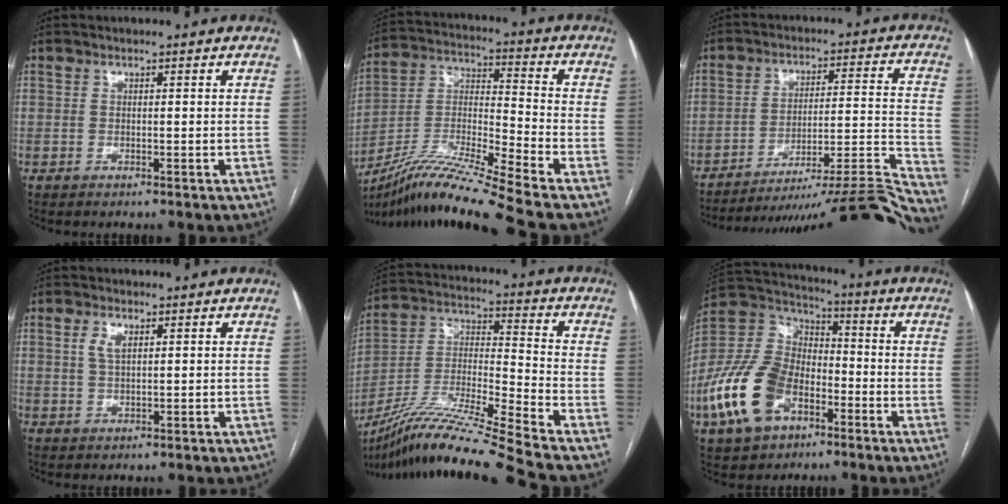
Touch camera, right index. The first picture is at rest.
{"total": 17.1, "force": [-14.0, -2.4, 9.5], "torque": [-0.198, -0.011, -0.259]}
{"total": 26.9, "force": [-25.1, -2.0, 9.4], "torque": [-0.049, -0.004, -0.342]}
{"total": 2.7, "force": [1.0, 1.1, 2.2], "torque": [-0.047, 0.003, 0.022]}
{"total": 20.1, "force": [-16.9, -2.7, 10.5], "torque": [-0.228, -0.021, -0.311]}
{"total": 16.7, "force": [-7.1, 10.2, 11.1], "torque": [-0.251, 0.012, -0.136]}